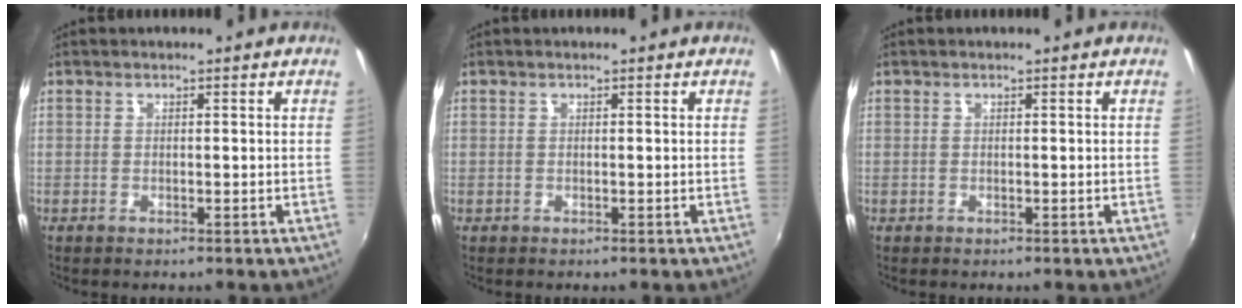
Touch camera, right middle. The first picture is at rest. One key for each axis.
{"total": 0.0}
{"total": 0.0}